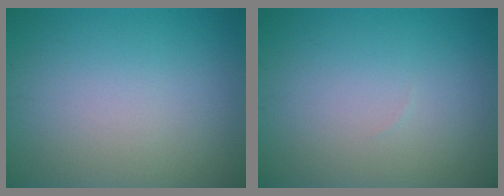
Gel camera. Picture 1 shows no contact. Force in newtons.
{"total": 0.0}